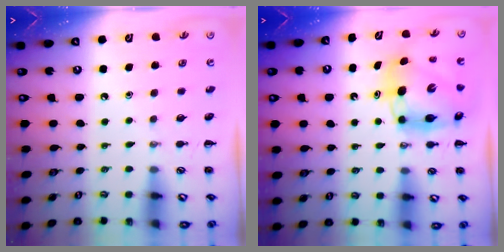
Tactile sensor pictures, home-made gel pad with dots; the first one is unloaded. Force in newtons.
{"total": 7.9, "press": 7.6, "slide": 2.0}